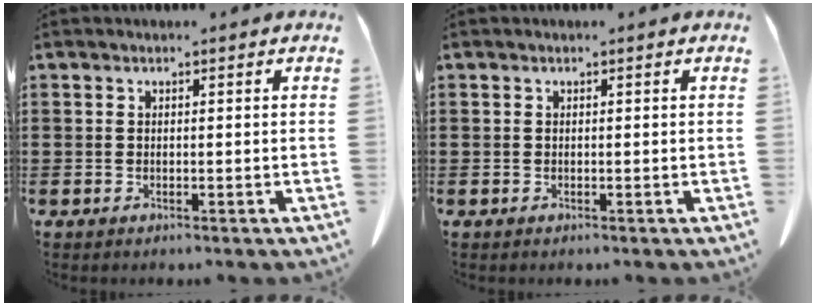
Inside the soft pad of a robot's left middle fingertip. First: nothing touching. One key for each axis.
{"total": 0.0}